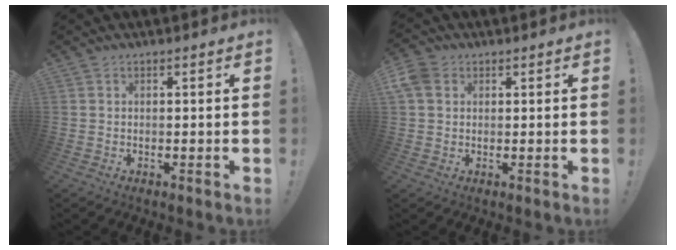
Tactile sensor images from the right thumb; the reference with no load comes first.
{"total": 6.7, "force": [2.3, 5.3, 3.5], "torque": [-0.062, 0.002, 0.047]}